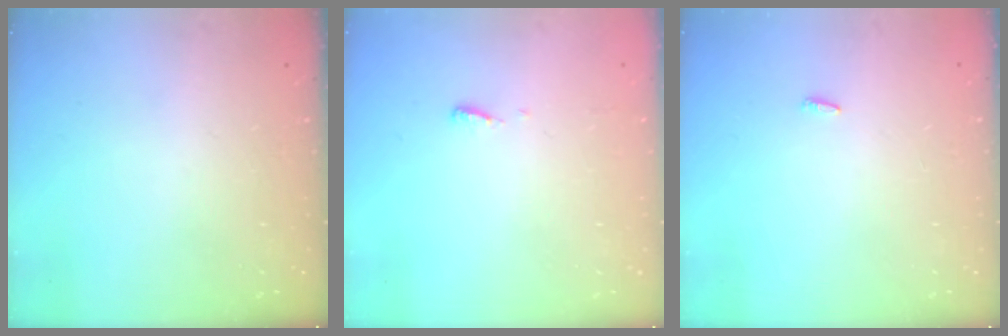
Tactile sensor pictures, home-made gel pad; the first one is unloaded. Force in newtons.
{"total": 3.7, "press": 3.7, "slide": 0.4}
{"total": 2.1, "press": 1.9, "slide": 0.7}